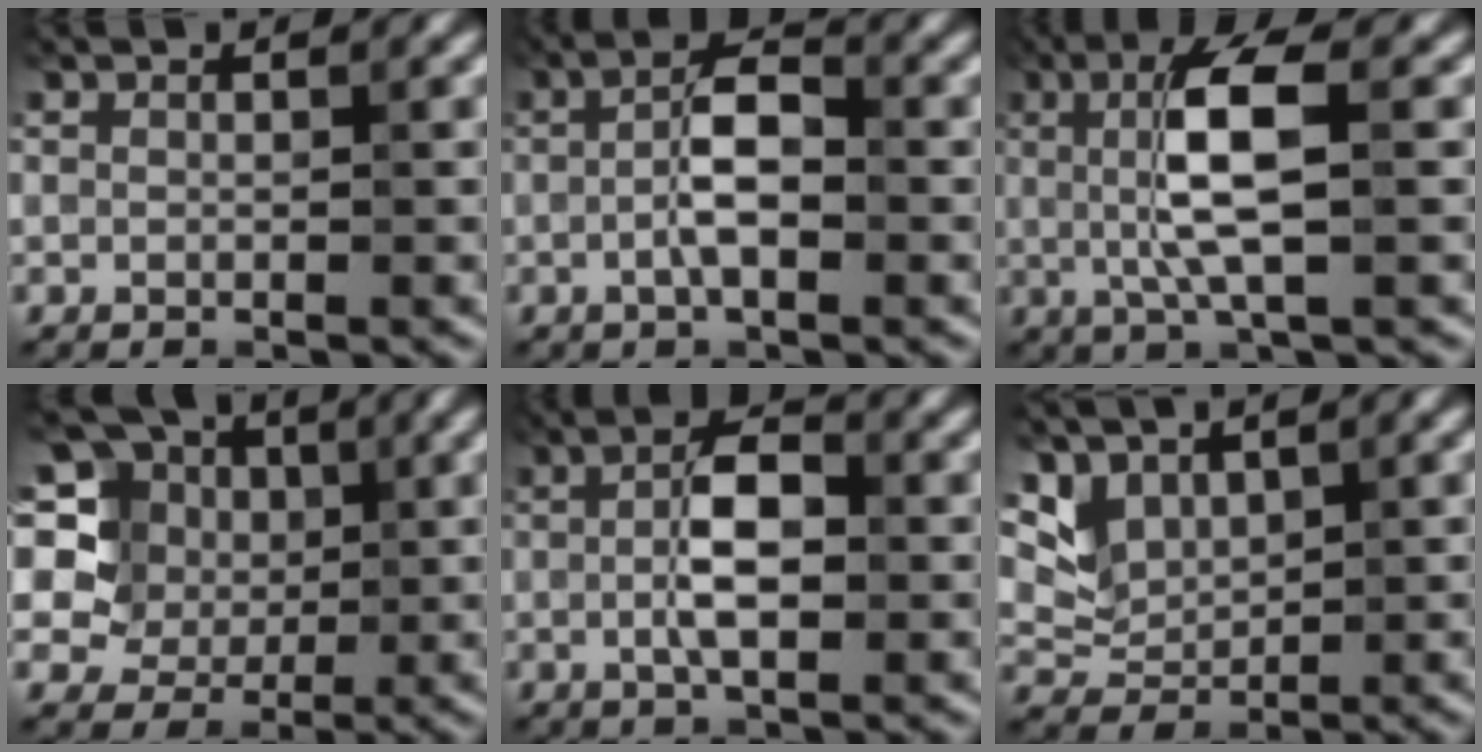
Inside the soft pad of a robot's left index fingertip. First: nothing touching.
{"total": 4.0, "force": [-0.8, 1.4, 3.7], "torque": [-0.068, 0.010, -0.022]}
{"total": 6.3, "force": [0.6, 1.5, 6.1], "torque": [-0.119, 0.004, 0.009]}
{"total": 11.6, "force": [6.1, 8.2, 5.6], "torque": [-0.122, 0.032, 0.090]}
{"total": 4.8, "force": [-0.2, 1.9, 4.4], "torque": [-0.083, 0.006, -0.009]}
{"total": 3.6, "force": [2.6, 2.0, 1.5], "torque": [-0.041, -0.008, 0.065]}